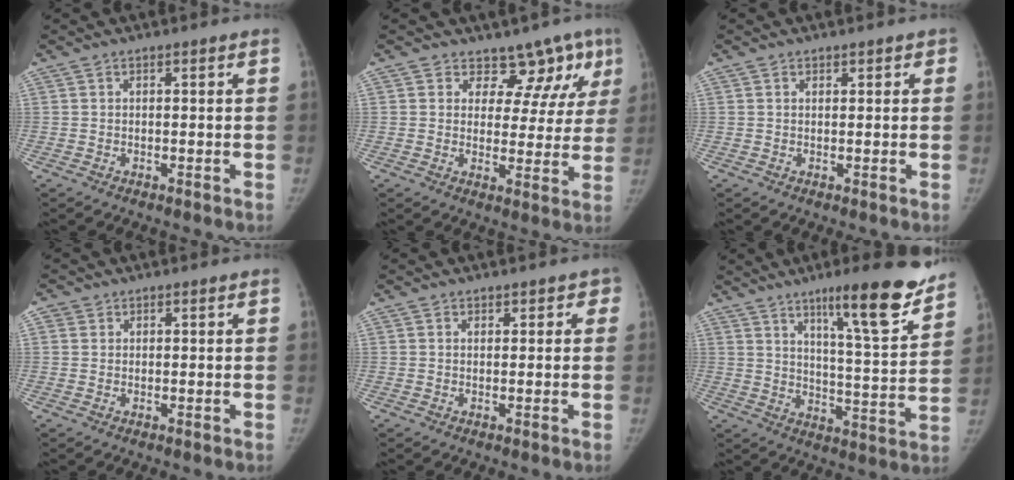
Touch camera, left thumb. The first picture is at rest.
{"total": 9.8, "force": [7.2, 6.2, 2.4], "torque": [0.021, -0.034, 0.076]}
{"total": 1.0, "force": [0.6, 0.8, 0.3], "torque": [0.008, -0.003, 0.006]}
{"total": 1.5, "force": [0.7, 1.3, 0.2], "torque": [0.007, -0.002, 0.007]}
{"total": 2.0, "force": [1.1, 1.5, 0.7], "torque": [0.019, -0.002, 0.009]}
{"total": 17.5, "force": [11.9, 2.4, 12.6], "torque": [-0.156, -0.071, 0.180]}